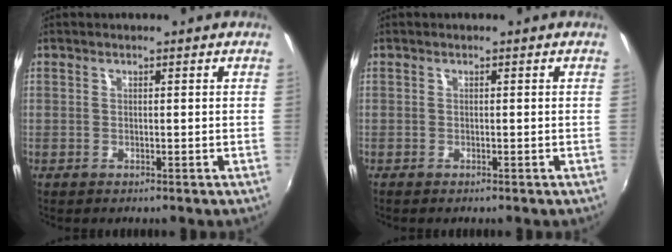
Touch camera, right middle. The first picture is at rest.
{"total": 0.0}